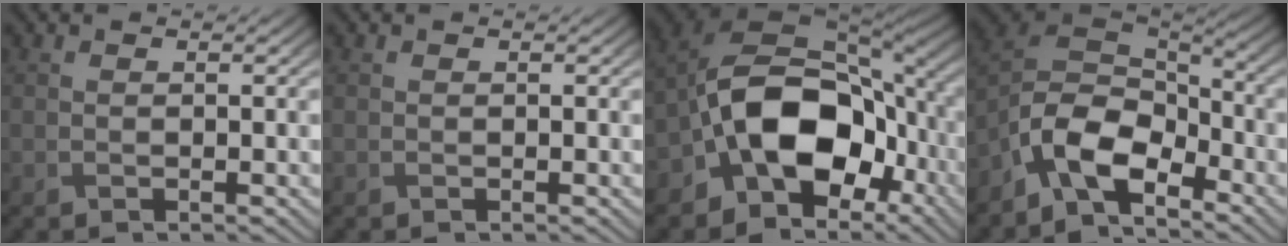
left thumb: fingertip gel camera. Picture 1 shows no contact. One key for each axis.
{"total": 0.0}
{"total": 14.8, "fx": -5.1, "fy": 9.9, "fz": 9.7, "tx": -0.153, "ty": -0.014, "tz": -0.110}
{"total": 10.2, "fx": -6.4, "fy": 4.9, "fz": 6.3, "tx": -0.128, "ty": -0.008, "tz": -0.144}